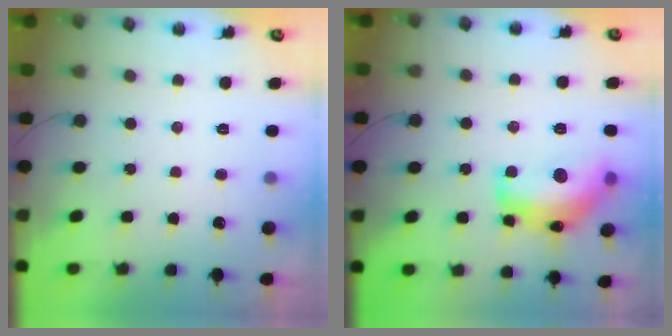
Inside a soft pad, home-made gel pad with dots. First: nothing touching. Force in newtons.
{"total": 17.4, "press": 17.4, "slide": 0.8}